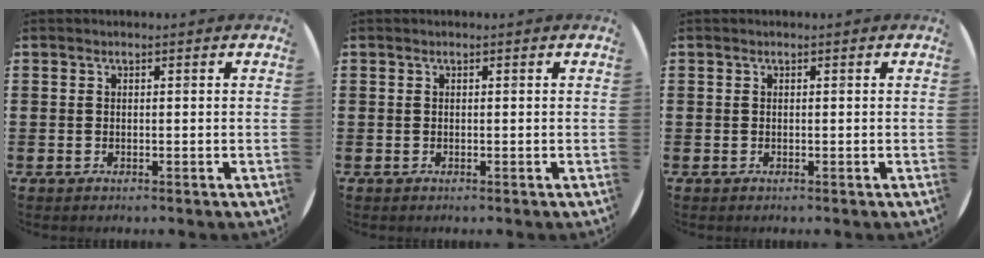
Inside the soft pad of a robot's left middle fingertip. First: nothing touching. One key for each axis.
{"total": 0.0}
{"total": 0.0}